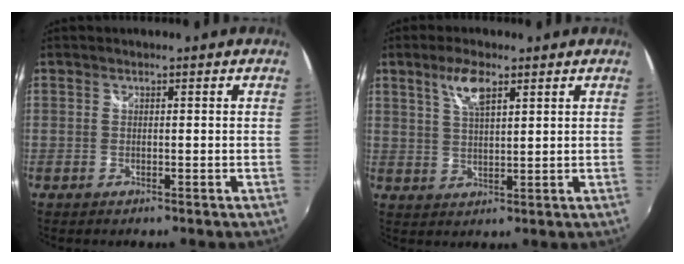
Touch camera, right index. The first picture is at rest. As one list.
[{"total": 5.6, "force": [3.1, 1.8, 4.3], "torque": [-0.081, 0.006, 0.060]}]